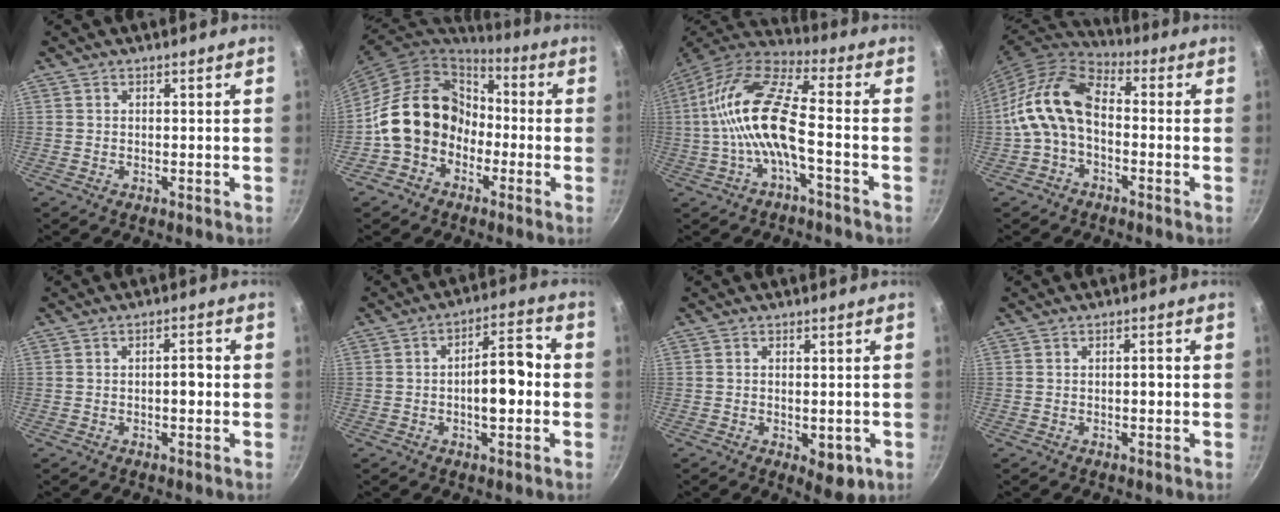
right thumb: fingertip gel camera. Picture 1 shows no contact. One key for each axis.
{"total": 16.1, "fx": -3.3, "fy": 13.1, "fz": 8.8, "tx": -0.119, "ty": 0.057, "tz": -0.069}
{"total": 15.7, "fx": -2.5, "fy": 5.3, "fz": 14.6, "tx": -0.298, "ty": 0.040, "tz": -0.062}
{"total": 12.7, "fx": -1.7, "fy": 8.0, "fz": 9.6, "tx": -0.174, "ty": 0.041, "tz": -0.049}
{"total": 3.1, "fx": -0.4, "fy": 1.3, "fz": 2.7, "tx": -0.035, "ty": 0.013, "tz": -0.007}
{"total": 9.3, "fx": -1.3, "fy": 4.1, "fz": 8.3, "tx": -0.106, "ty": 0.036, "tz": -0.023}
{"total": 5.6, "fx": -1.7, "fy": 2.8, "fz": 4.6, "tx": -0.050, "ty": -0.003, "tz": -0.016}
{"total": 1.8, "fx": -0.3, "fy": 0.8, "fz": 1.6, "tx": -0.022, "ty": 0.006, "tz": -0.004}